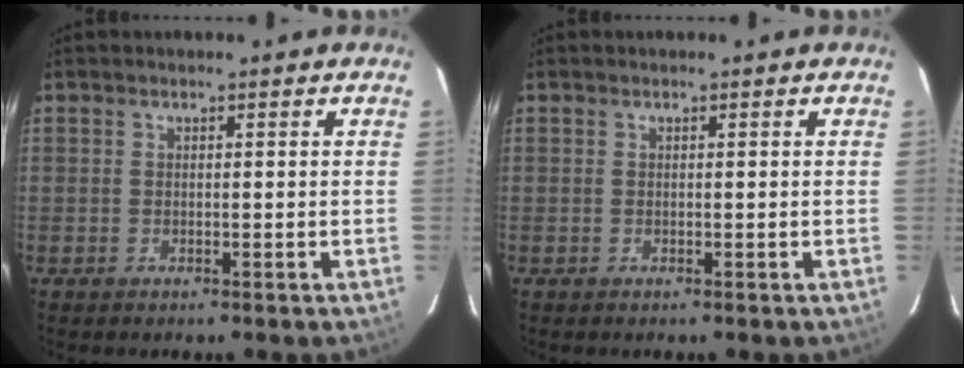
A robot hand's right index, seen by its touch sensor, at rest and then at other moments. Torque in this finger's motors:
{"motor_torque": [-0.05, 0.25, -0.02, 0.00]}